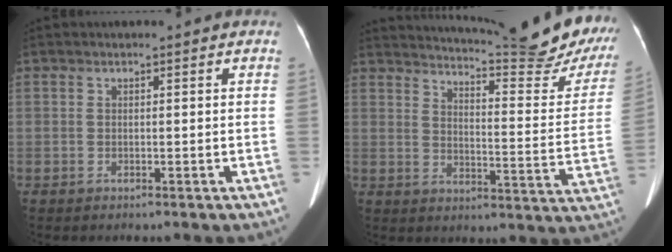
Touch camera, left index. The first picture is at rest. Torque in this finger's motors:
{"motor_torque": [0.89, -1.25, 0.10, 0.02]}